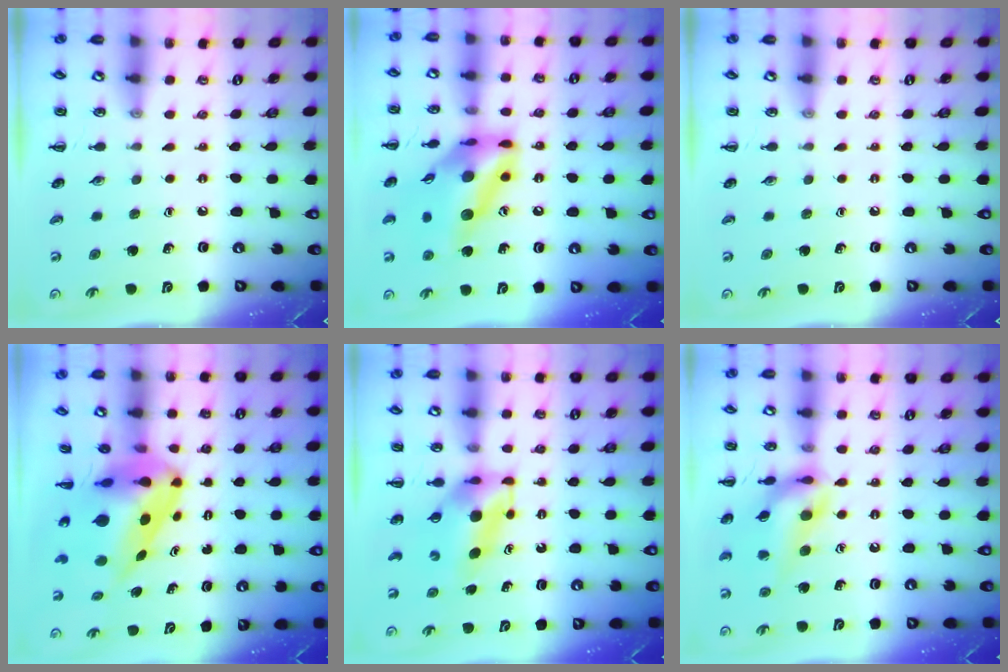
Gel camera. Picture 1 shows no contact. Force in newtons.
{"total": 16.9, "press": 16.1, "slide": 5.0}
{"total": 0.0}
{"total": 9.1, "press": 8.8, "slide": 2.4}
{"total": 5.4, "press": 5.4, "slide": 0.7}
{"total": 14.8, "press": 14.7, "slide": 1.9}